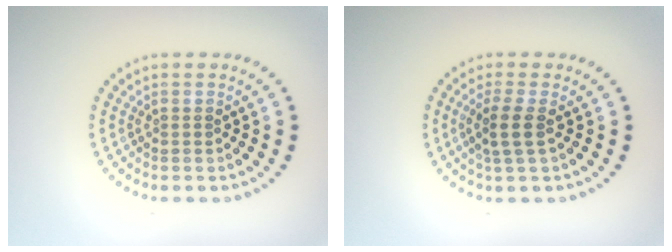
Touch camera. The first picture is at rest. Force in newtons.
{"total": 2.3, "press": 1.9, "slide": 1.3}